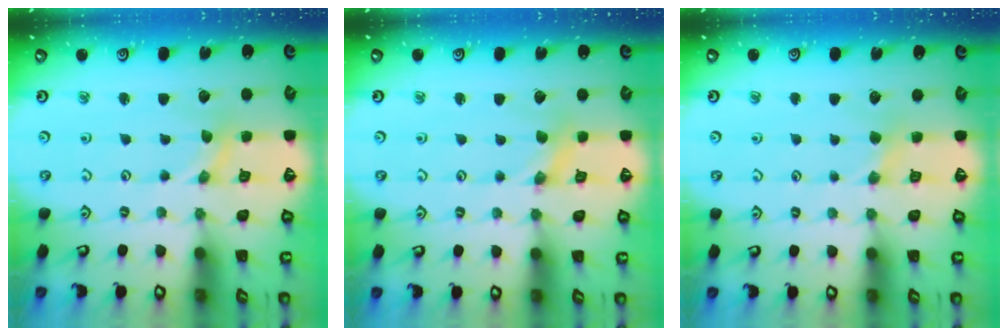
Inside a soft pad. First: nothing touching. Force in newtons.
{"total": 1.3, "press": 1.3, "slide": 0.3}
{"total": 1.9, "press": 1.9, "slide": 0.4}